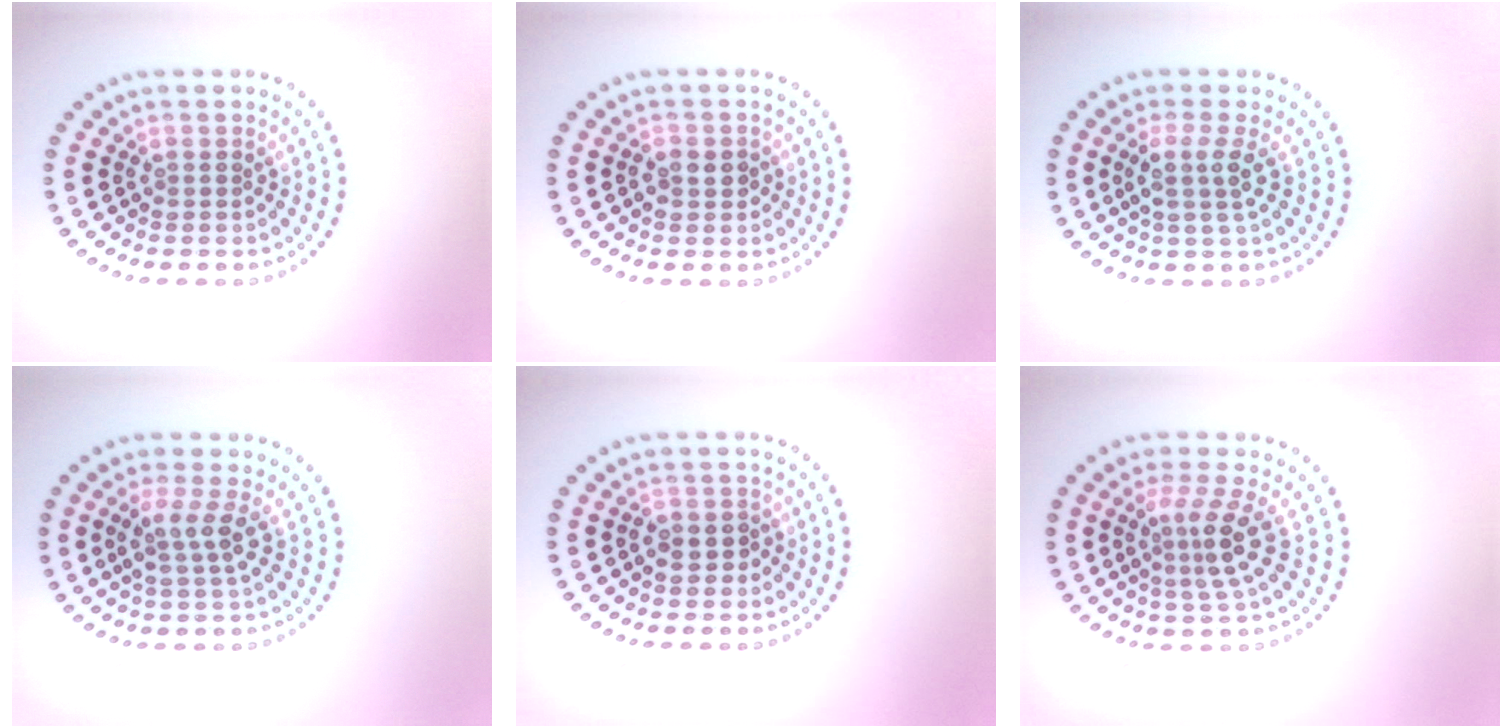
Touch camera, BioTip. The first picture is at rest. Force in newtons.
{"total": 1.8, "press": 1.8, "slide": 0.4}
{"total": 2.6, "press": 1.9, "slide": 1.7}
{"total": 2.7, "press": 2.1, "slide": 1.7}
{"total": 1.6, "press": 1.4, "slide": 0.8}
{"total": 3.5, "press": 2.7, "slide": 2.2}